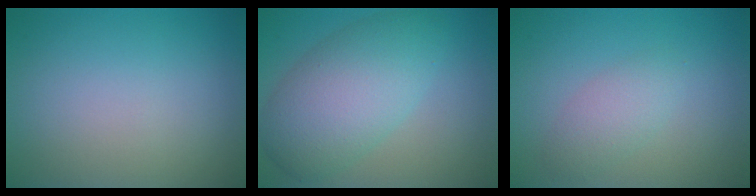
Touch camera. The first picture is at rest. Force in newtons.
{"total": 7.3, "press": 7.3, "slide": 0.1}
{"total": 2.1, "press": 2.1, "slide": 0.1}